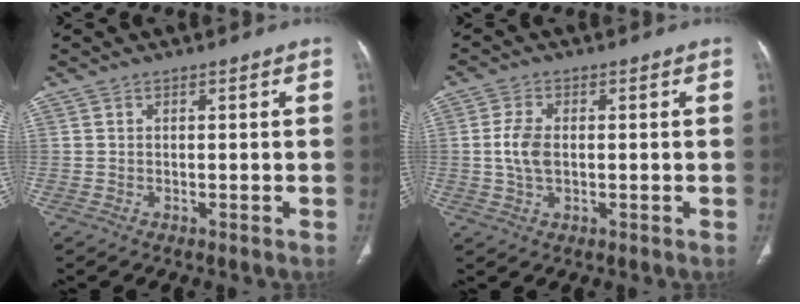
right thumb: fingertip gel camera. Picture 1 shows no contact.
{"total": 5.1, "force": [-0.1, 2.9, 4.1], "torque": [-0.093, 0.005, -0.002]}